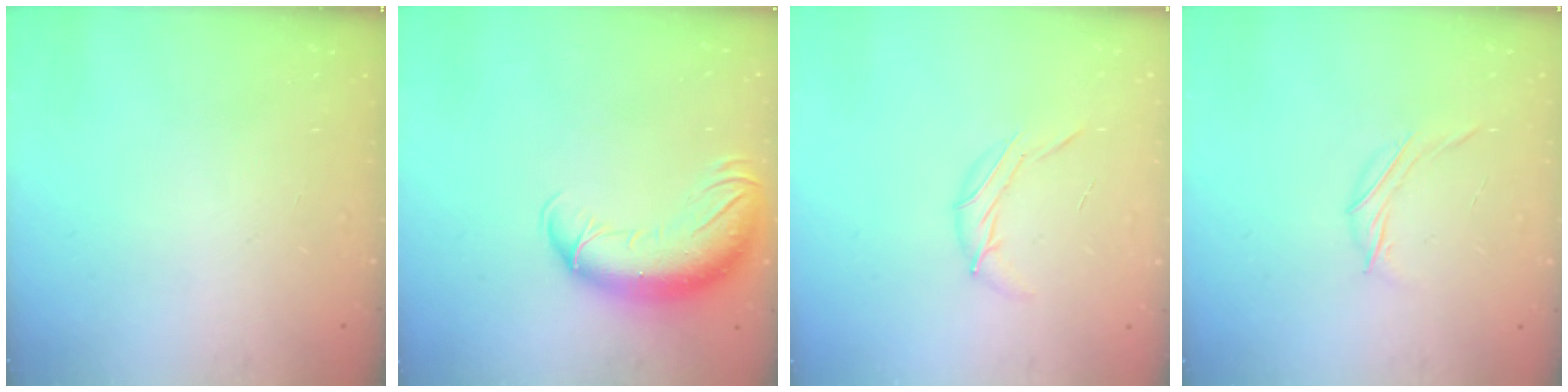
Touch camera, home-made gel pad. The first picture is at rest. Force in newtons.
{"total": 14.5, "press": 14.2, "slide": 3.1}
{"total": 7.4, "press": 7.2, "slide": 1.3}
{"total": 4.0, "press": 3.9, "slide": 1.0}